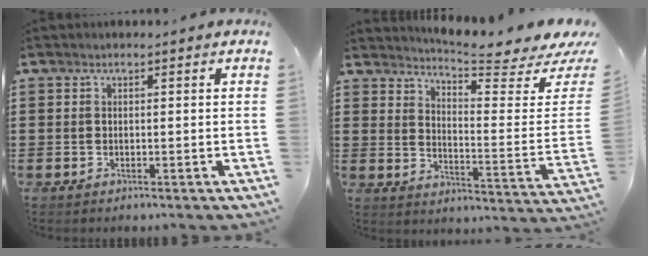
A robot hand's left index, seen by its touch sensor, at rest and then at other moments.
{"total": 5.8, "force": [5.3, 0.0, 2.3], "torque": [-0.059, -0.059, 0.086]}